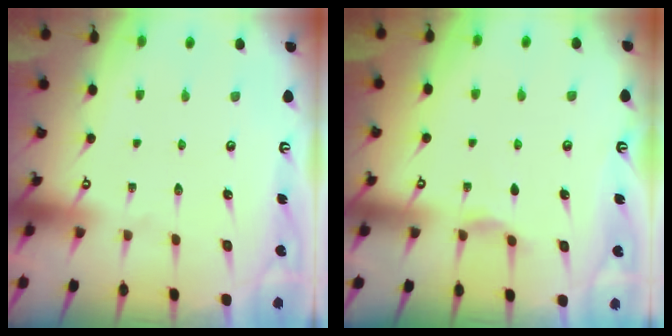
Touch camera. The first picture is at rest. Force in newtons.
{"total": 2.4, "press": 2.4, "slide": 0.4}